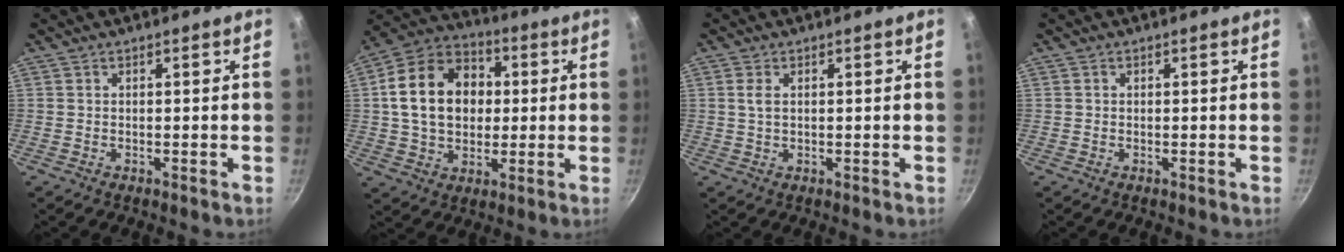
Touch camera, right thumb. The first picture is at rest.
{"total": 17.6, "force": [2.0, 13.4, 11.2], "torque": [-0.166, 0.025, 0.026]}
{"total": 2.1, "force": [0.5, 1.2, 1.7], "torque": [-0.034, 0.001, 0.011]}
{"total": 0.0}